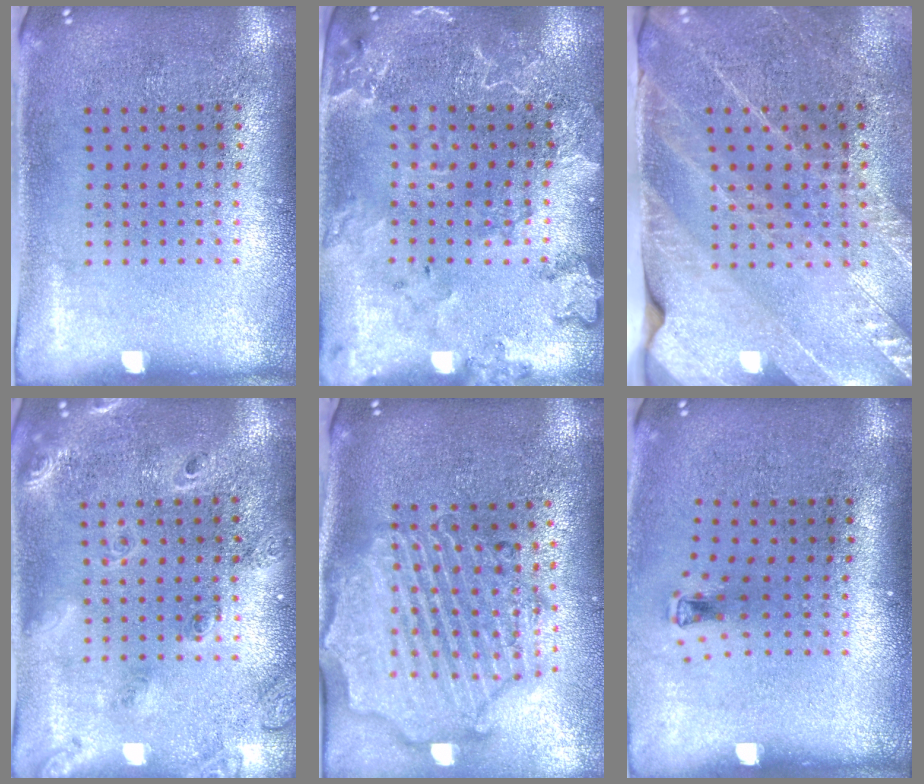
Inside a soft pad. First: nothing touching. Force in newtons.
{"total": 2.3, "press": 2.2, "slide": 0.4}
{"total": 2.6, "press": 2.5, "slide": 0.4}
{"total": 1.9, "press": 1.7, "slide": 0.8}
{"total": 3.1, "press": 2.7, "slide": 1.5}
{"total": 0.7, "press": 0.3, "slide": 0.6}